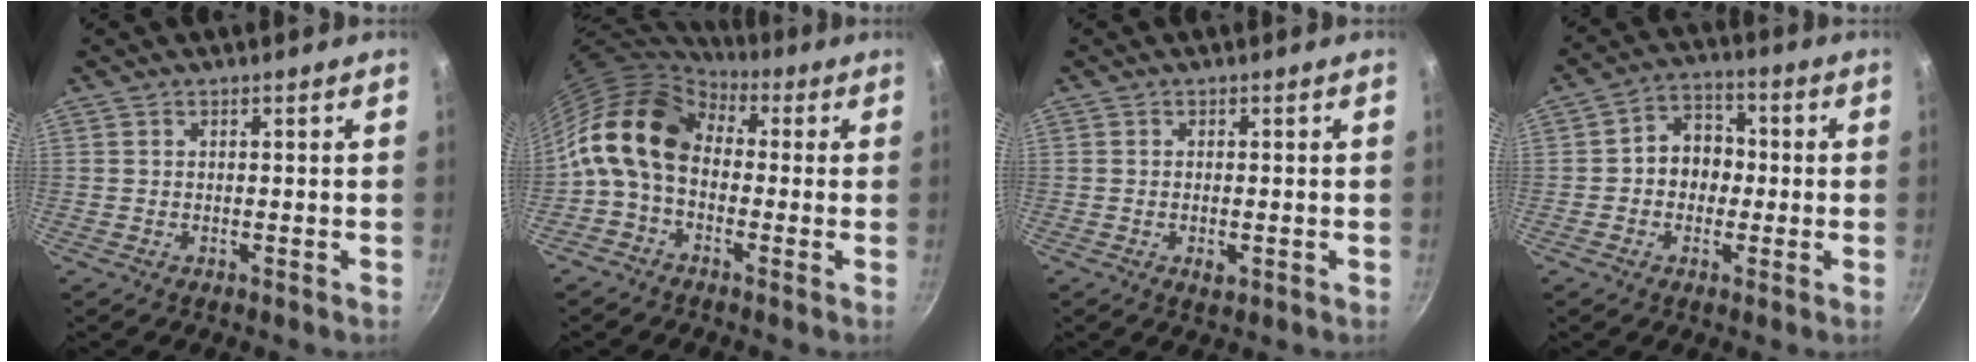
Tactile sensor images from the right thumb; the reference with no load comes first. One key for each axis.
{"total": 13.2, "fx": 0.4, "fy": 9.4, "fz": 9.3, "tx": -0.157, "ty": 0.031, "tz": -0.018}
{"total": 2.0, "fx": -0.5, "fy": 1.0, "fz": 1.7, "tx": -0.029, "ty": -0.003, "tz": -0.008}
{"total": 8.0, "fx": -0.4, "fy": 6.6, "fz": 4.5, "tx": -0.023, "ty": 0.022, "tz": -0.018}